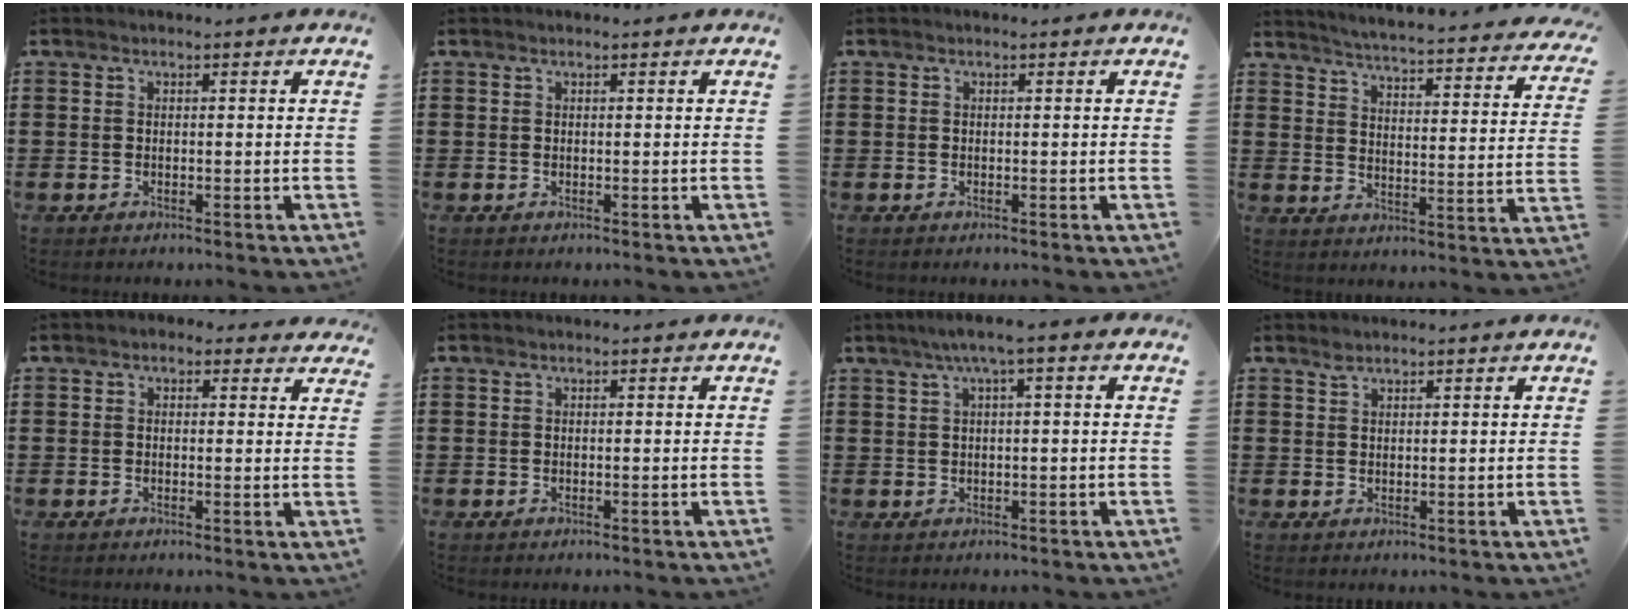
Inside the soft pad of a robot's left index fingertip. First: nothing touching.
{"total": 0.0}
{"total": 0.0}
{"total": 3.7, "force": [3.5, -0.7, 1.1], "torque": [-0.041, -0.037, 0.050]}
{"total": 1.6, "force": [1.1, 1.1, 0.4], "torque": [-0.006, 0.006, 0.017]}
{"total": 0.0}
{"total": 3.1, "force": [0.6, 0.2, 3.1], "torque": [-0.057, 0.001, 0.007]}
{"total": 1.2, "force": [1.1, 0.4, 0.4], "torque": [-0.011, 0.002, 0.021]}